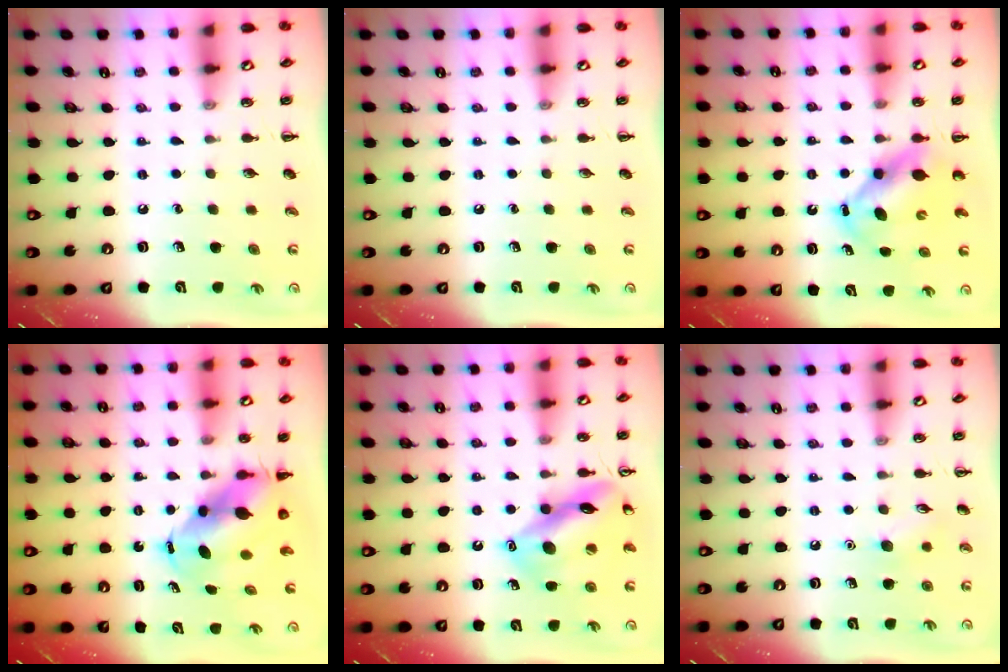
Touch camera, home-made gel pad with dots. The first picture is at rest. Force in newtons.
{"total": 0.0}
{"total": 6.6, "press": 6.5, "slide": 1.2}
{"total": 8.0, "press": 7.7, "slide": 2.1}
{"total": 15.5, "press": 15.3, "slide": 1.8}
{"total": 6.8, "press": 6.6, "slide": 1.4}